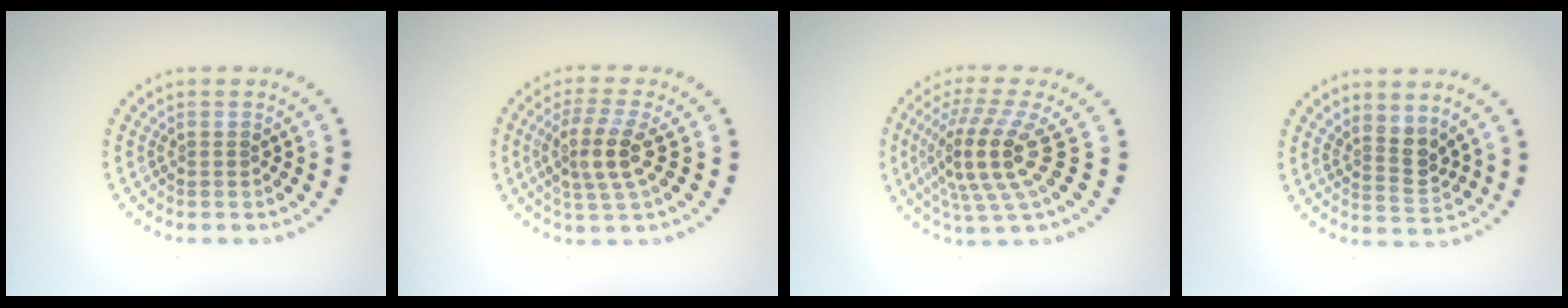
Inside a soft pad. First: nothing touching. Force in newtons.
{"total": 3.7, "press": 3.3, "slide": 1.7}
{"total": 5.3, "press": 3.9, "slide": 3.6}
{"total": 2.7, "press": 2.0, "slide": 1.7}